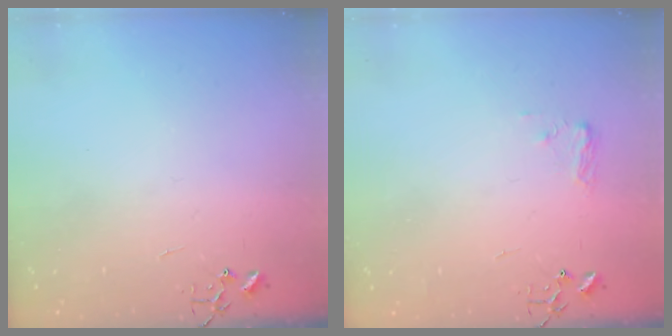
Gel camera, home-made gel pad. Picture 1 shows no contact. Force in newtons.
{"total": 6.2, "press": 6.2, "slide": 0.6}